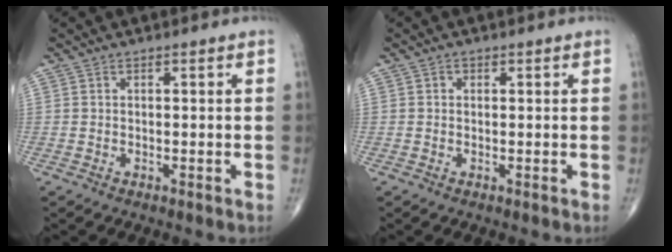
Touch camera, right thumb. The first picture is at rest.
{"total": 0.7, "force": [0.2, 0.6, 0.2], "torque": [0.003, 0.001, 0.001]}